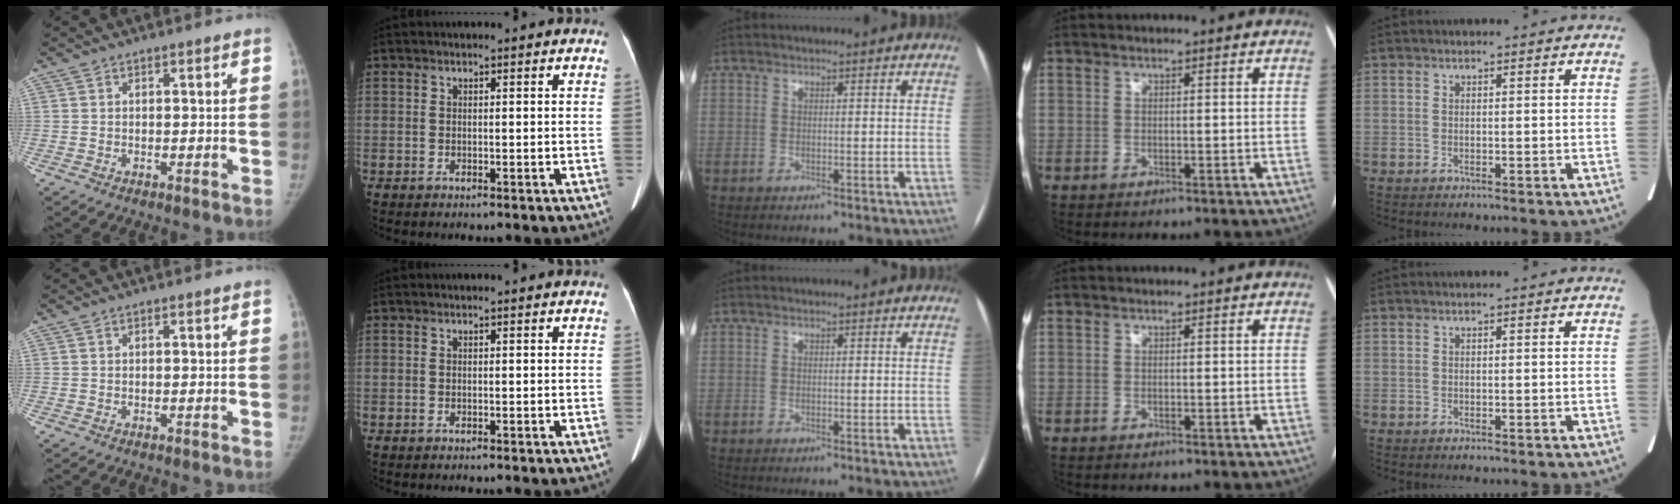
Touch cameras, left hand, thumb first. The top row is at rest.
{}